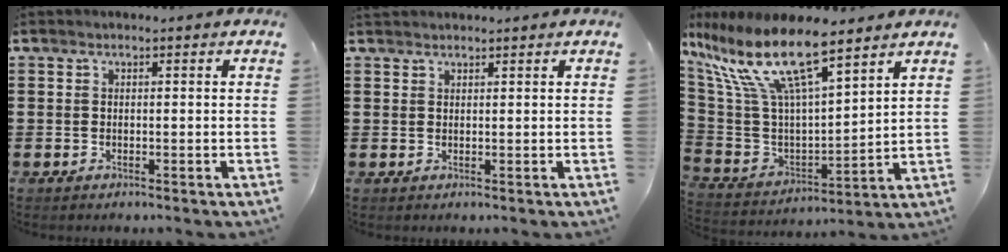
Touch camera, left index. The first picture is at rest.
{"total": 1.0, "force": [0.9, 0.2, 0.1], "torque": [-0.005, 0.000, 0.019]}
{"total": 14.8, "force": [9.1, 4.2, 10.9], "torque": [-0.251, -0.049, 0.153]}